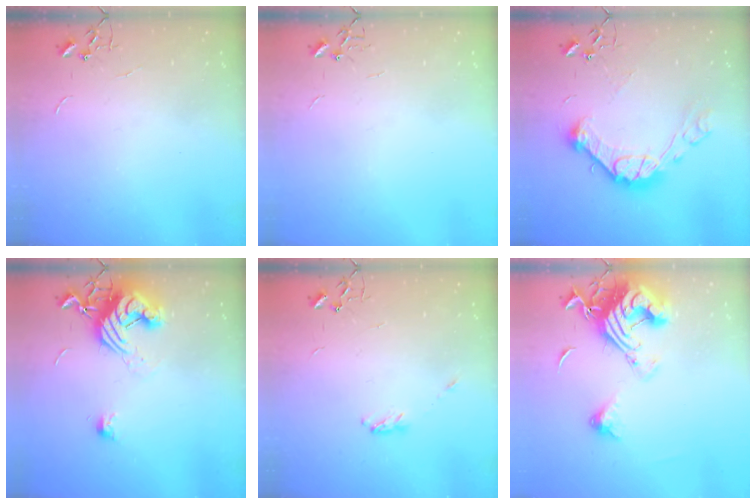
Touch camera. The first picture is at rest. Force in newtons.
{"total": 0.0}
{"total": 15.8, "press": 15.6, "slide": 1.9}
{"total": 12.9, "press": 12.9, "slide": 1.2}
{"total": 3.3, "press": 3.3, "slide": 0.5}
{"total": 18.1, "press": 18.0, "slide": 2.0}